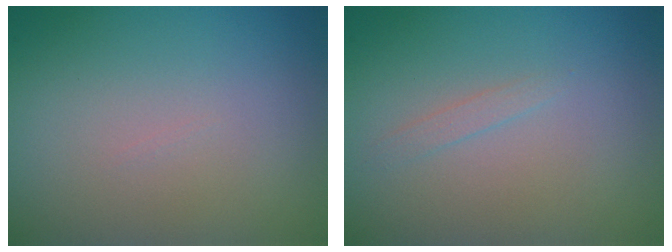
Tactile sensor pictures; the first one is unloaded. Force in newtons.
{"total": 0.7, "press": 0.7, "slide": 0.0}